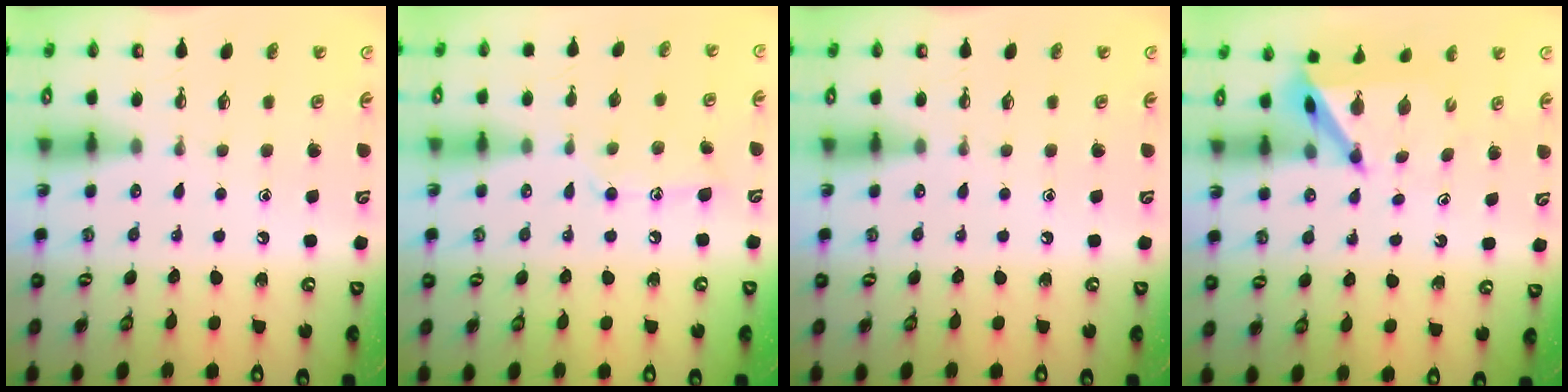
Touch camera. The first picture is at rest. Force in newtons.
{"total": 9.6, "press": 9.6, "slide": 0.5}
{"total": 0.0}
{"total": 6.6, "press": 6.5, "slide": 0.6}